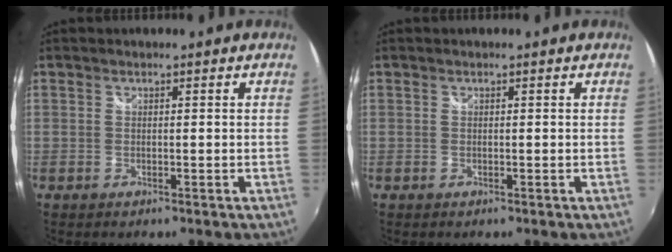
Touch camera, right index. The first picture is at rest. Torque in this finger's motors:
{"motor_torque": [0.00, 0.00, 0.00, 0.00]}